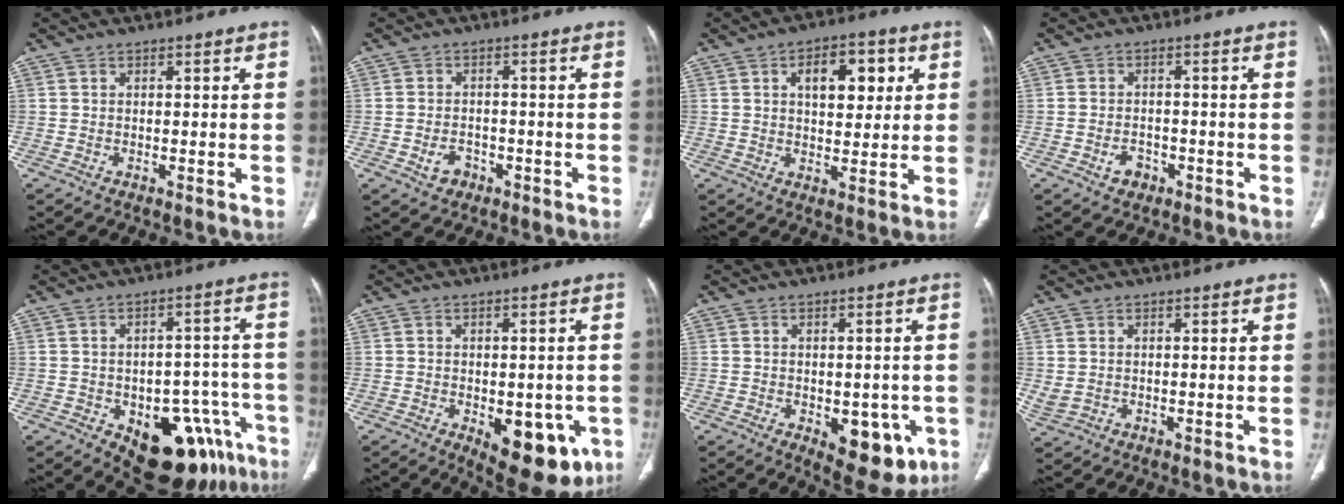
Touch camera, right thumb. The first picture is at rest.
{"total": 3.7, "force": [-1.7, 2.9, 1.7], "torque": [-0.022, 0.014, -0.022]}
{"total": 10.4, "force": [3.3, 5.8, 7.9], "torque": [-0.078, 0.000, 0.047]}
{"total": 3.4, "force": [-1.6, 2.6, 1.5], "torque": [-0.017, 0.015, -0.021]}
{"total": 17.8, "force": [-8.9, 9.9, 11.8], "torque": [-0.077, 0.059, -0.105]}
{"total": 13.6, "force": [-4.9, 7.1, 10.5], "torque": [-0.110, 0.003, -0.048]}
{"total": 10.9, "force": [-3.6, 6.0, 8.4], "torque": [-0.069, 0.004, -0.032]}
{"total": 2.3, "force": [0.3, 1.7, 1.5], "torque": [-0.040, 0.002, 0.016]}